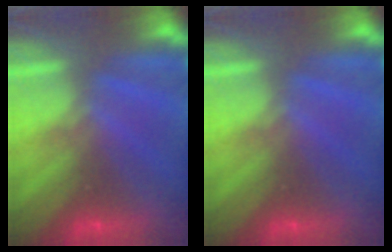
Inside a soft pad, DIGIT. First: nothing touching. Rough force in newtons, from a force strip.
{"total": 0.0}